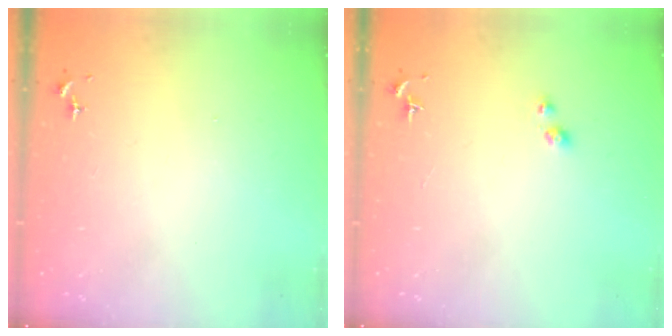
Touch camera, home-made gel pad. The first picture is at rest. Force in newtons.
{"total": 3.0, "press": 3.0, "slide": 0.2}